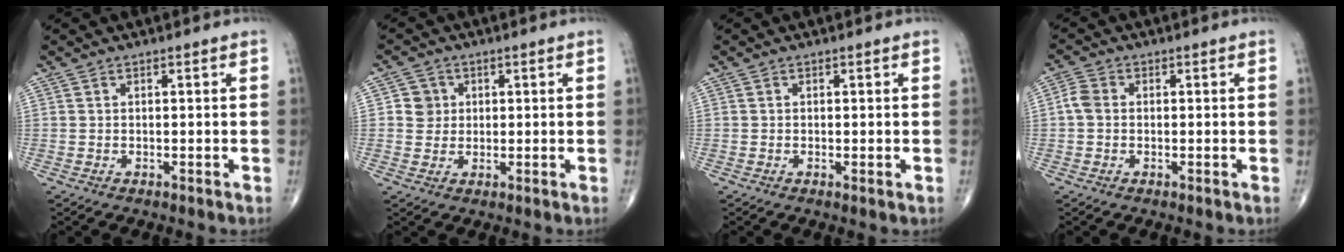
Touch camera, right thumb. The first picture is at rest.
{"total": 3.8, "force": [0.7, 3.7, 0.7], "torque": [0.014, 0.003, 0.007]}
{"total": 0.7, "force": [-0.1, 0.1, 0.6], "torque": [-0.015, -0.004, -0.005]}
{"total": 3.0, "force": [-0.1, 2.3, 1.8], "torque": [-0.037, 0.009, -0.010]}